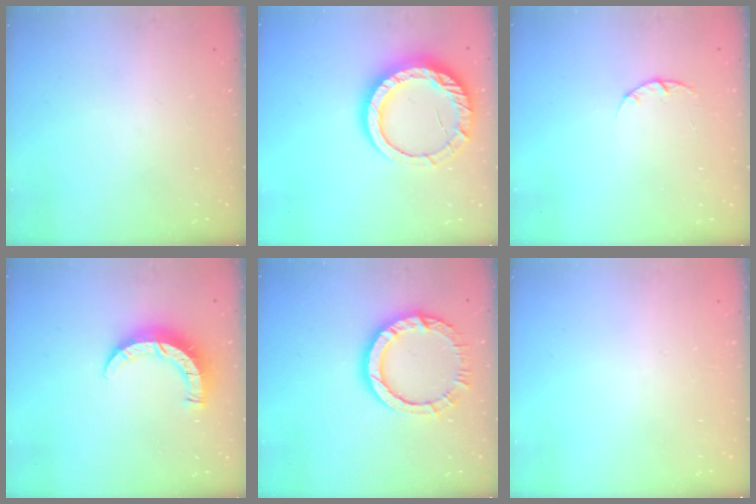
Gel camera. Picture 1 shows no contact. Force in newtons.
{"total": 16.2, "press": 16.1, "slide": 1.2}
{"total": 2.0, "press": 1.9, "slide": 0.4}
{"total": 7.8, "press": 7.8, "slide": 0.6}
{"total": 11.6, "press": 11.6, "slide": 0.8}
{"total": 0.0}